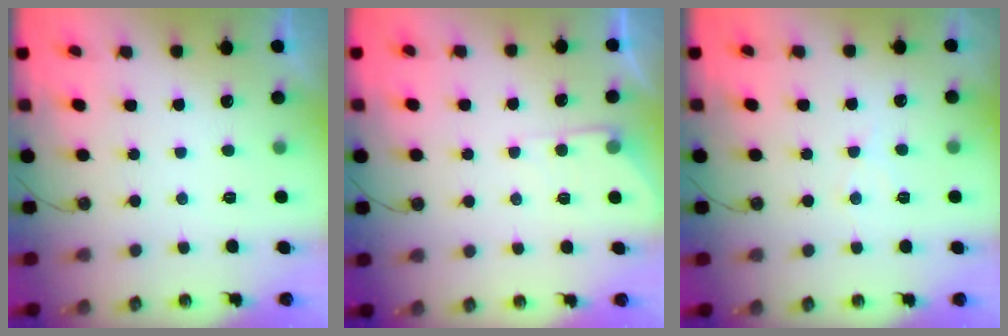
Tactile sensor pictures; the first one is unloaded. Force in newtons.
{"total": 4.7, "press": 4.7, "slide": 0.4}
{"total": 5.4, "press": 5.4, "slide": 0.8}